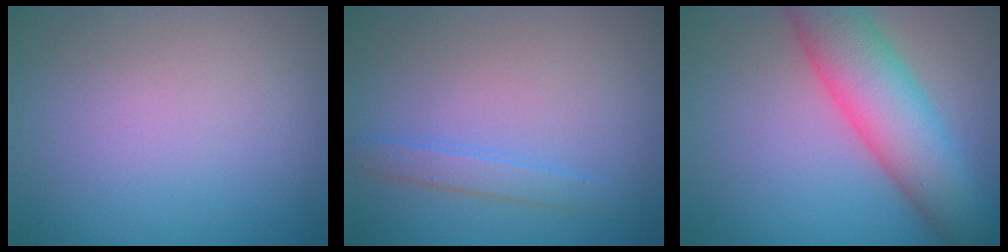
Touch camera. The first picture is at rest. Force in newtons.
{"total": 1.6, "press": 1.6, "slide": 0.1}
{"total": 8.2, "press": 8.2, "slide": 0.3}